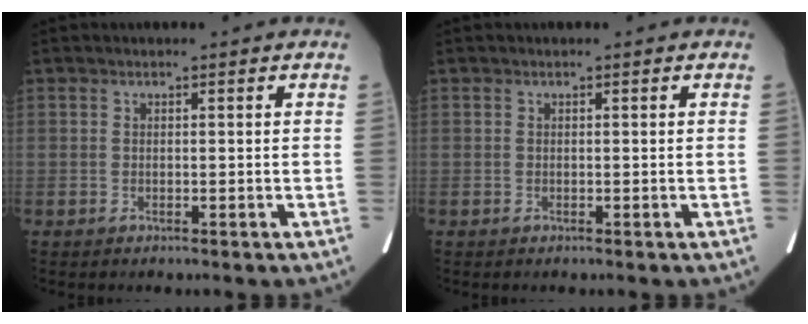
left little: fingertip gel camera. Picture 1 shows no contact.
{"total": 0.0}